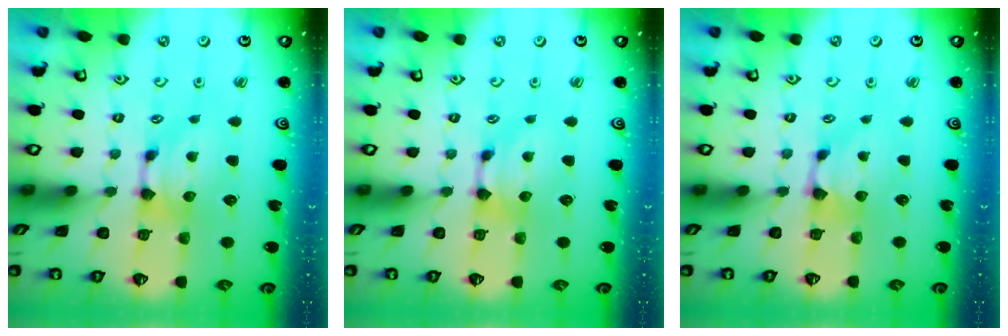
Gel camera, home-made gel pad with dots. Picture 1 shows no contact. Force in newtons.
{"total": 0.0}
{"total": 0.8, "press": 0.2, "slide": 0.8}